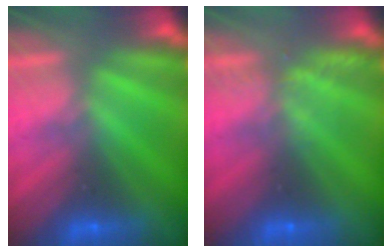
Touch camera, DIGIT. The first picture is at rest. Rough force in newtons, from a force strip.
{"total": 2.2}